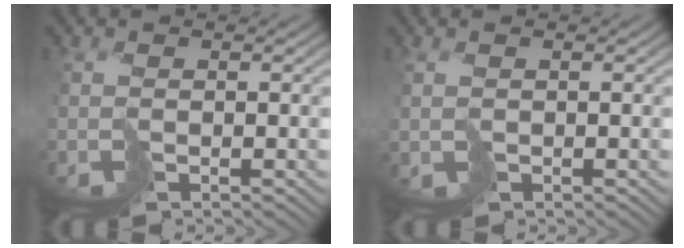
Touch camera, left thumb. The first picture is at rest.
{"total": 0.6, "force": [0.3, 0.3, 0.4], "torque": [-0.016, 0.001, 0.009]}